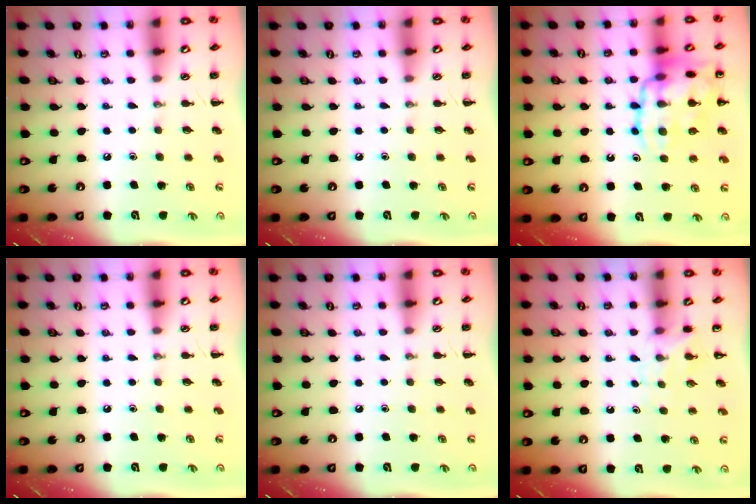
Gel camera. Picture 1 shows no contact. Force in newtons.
{"total": 0.0}
{"total": 18.1, "press": 18.0, "slide": 1.7}
{"total": 0.0}
{"total": 0.0}
{"total": 3.8, "press": 3.6, "slide": 1.3}